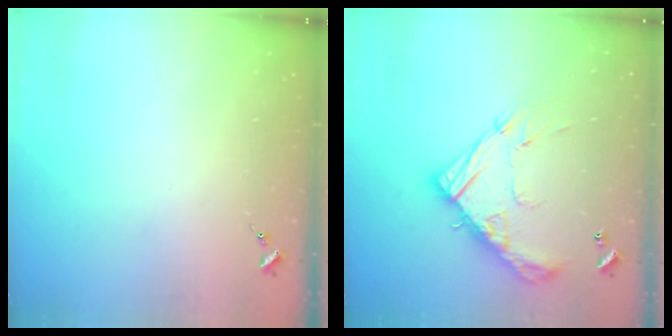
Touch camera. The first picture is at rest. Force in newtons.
{"total": 17.3, "press": 17.3, "slide": 1.4}